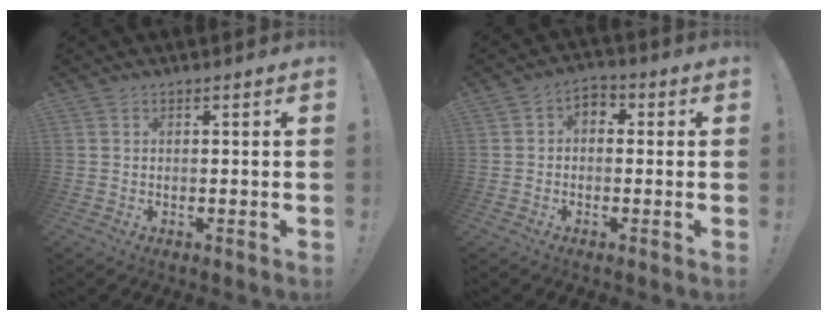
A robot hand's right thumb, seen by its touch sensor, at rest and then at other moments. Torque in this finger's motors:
{"motor_torque": [0.35, 1.00, 0.37, -0.45, -0.02]}